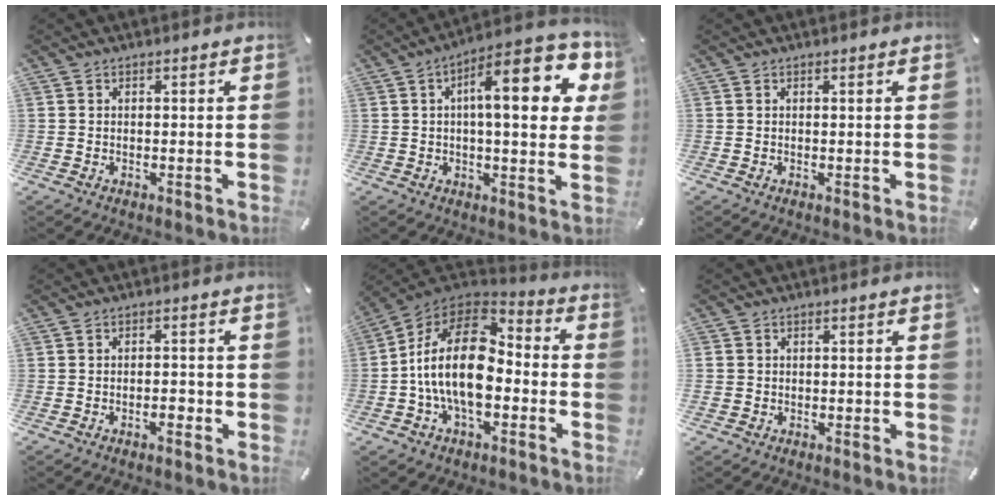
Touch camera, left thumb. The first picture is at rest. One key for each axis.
{"total": 18.7, "fx": 5.5, "fy": 6.3, "fz": 16.7, "tx": -0.243, "ty": -0.016, "tz": 0.077}
{"total": 0.0}
{"total": 2.9, "fx": -1.3, "fy": 1.5, "fz": 2.1, "tx": -0.038, "ty": 0.006, "tz": -0.024}
{"total": 20.3, "fx": -3.0, "fy": 12.0, "fz": 16.2, "tx": -0.311, "ty": 0.016, "tz": -0.052}
{"total": 2.0, "fx": -0.3, "fy": 1.9, "fz": 0.3, "tx": -0.002, "ty": 0.005, "tz": -0.009}